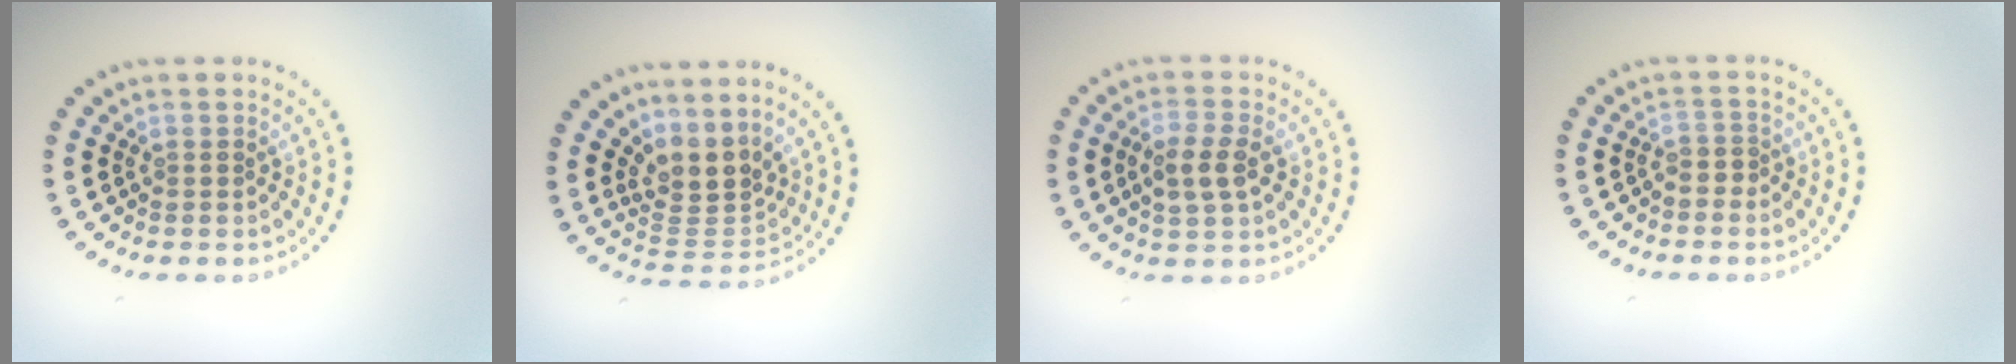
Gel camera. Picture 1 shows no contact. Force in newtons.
{"total": 3.5, "press": 2.6, "slide": 2.3}
{"total": 2.8, "press": 2.8, "slide": 0.6}
{"total": 1.1, "press": 0.7, "slide": 0.9}